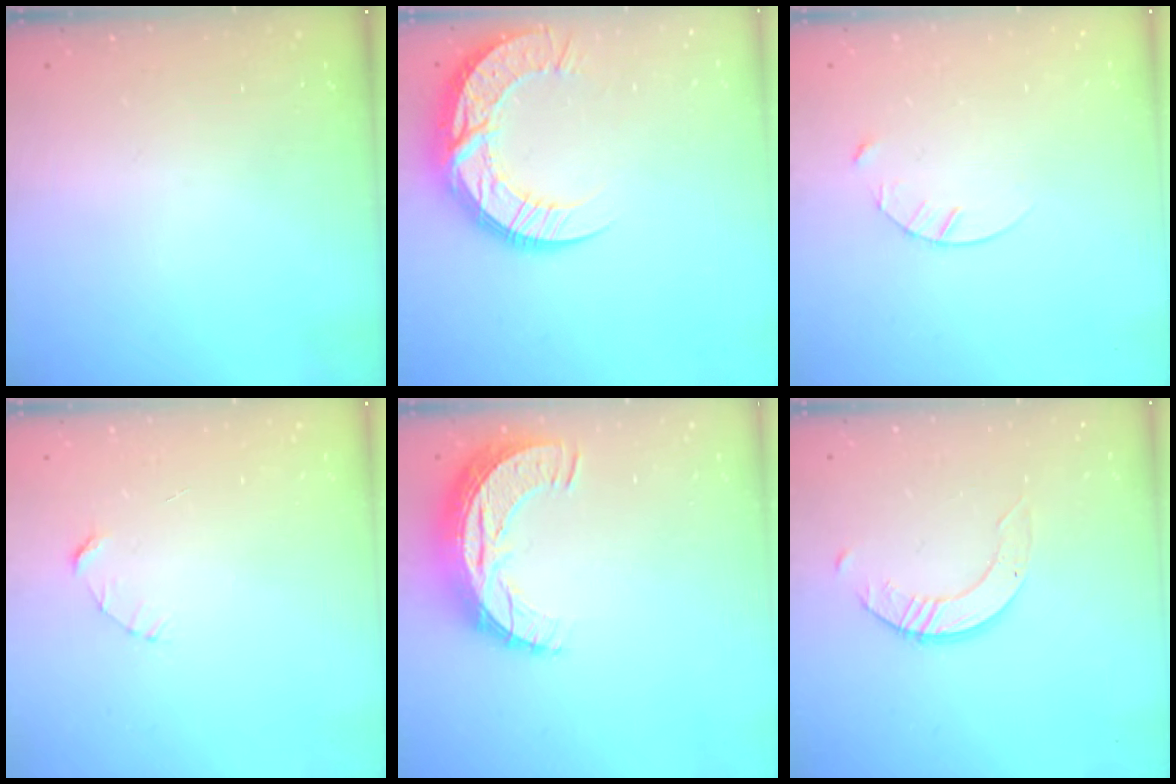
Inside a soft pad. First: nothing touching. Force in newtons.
{"total": 16.6, "press": 16.5, "slide": 1.4}
{"total": 4.1, "press": 4.1, "slide": 0.5}
{"total": 2.4, "press": 2.4, "slide": 0.2}
{"total": 10.9, "press": 10.9, "slide": 0.7}
{"total": 4.0, "press": 4.0, "slide": 0.1}